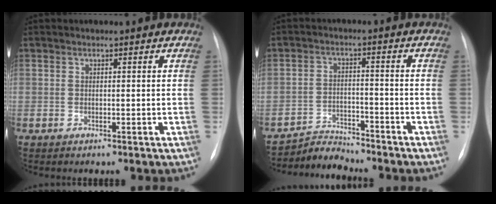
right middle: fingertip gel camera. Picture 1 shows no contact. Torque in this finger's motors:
{"motor_torque": [-0.38, -0.36, -0.09, -0.02]}